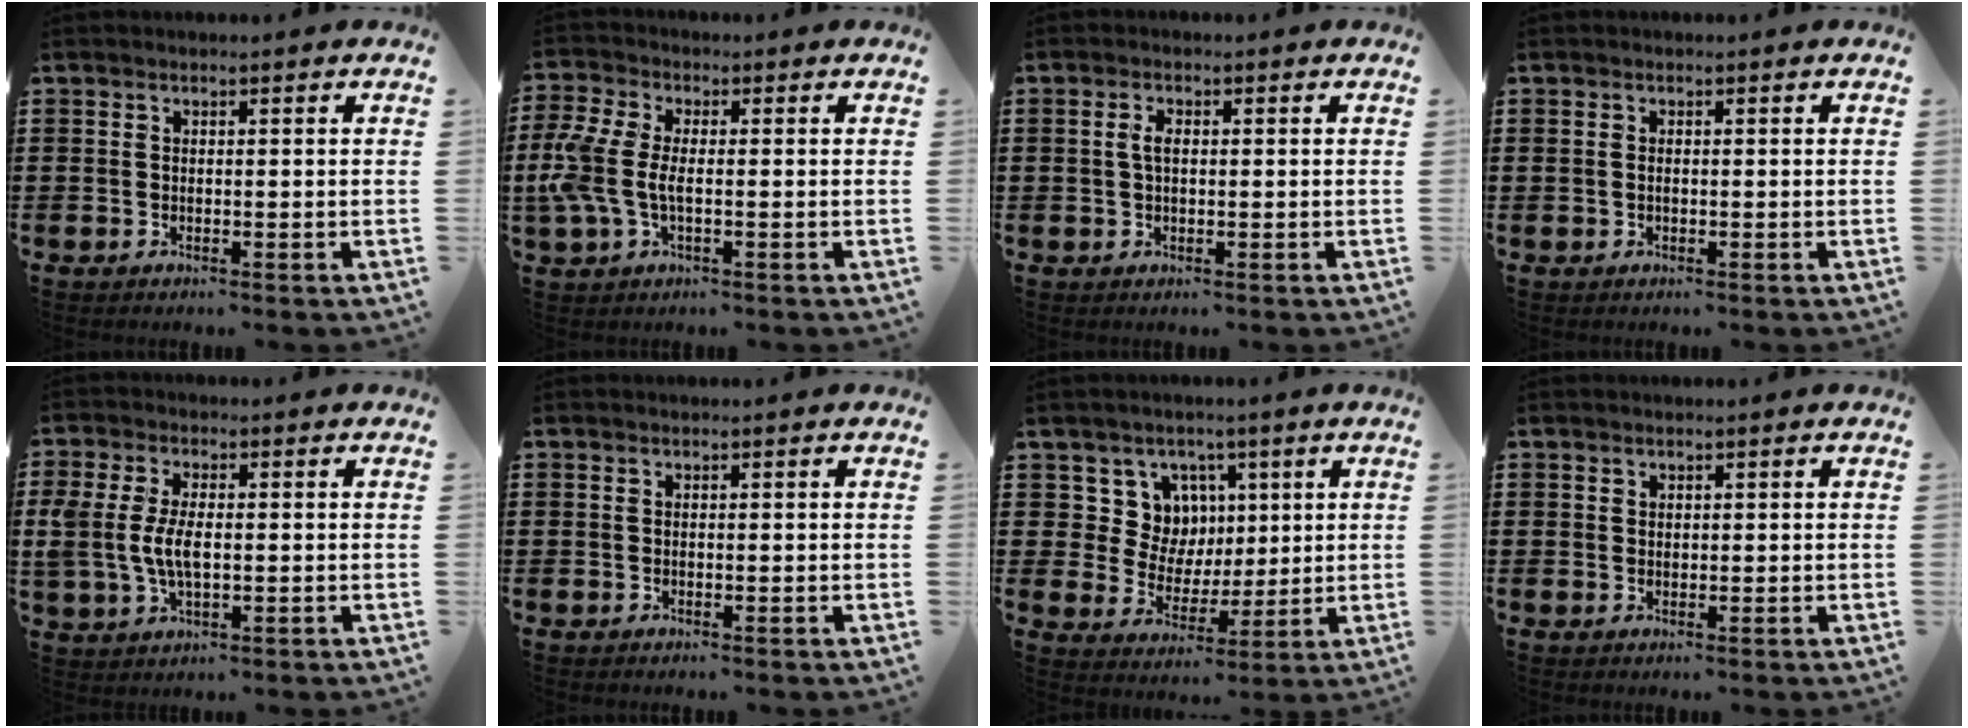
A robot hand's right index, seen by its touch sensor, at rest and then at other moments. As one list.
[{"total": 6.4, "force": [-1.0, 3.1, 5.4], "torque": [-0.146, -0.008, -0.029]}, {"total": 2.2, "force": [0.2, 1.0, 1.9], "torque": [-0.040, 0.005, 0.002]}, {"total": 0.6, "force": [0.0, 0.3, 0.5], "torque": [-0.011, 0.001, -0.001]}, {"total": 6.0, "force": [0.0, 3.1, 5.1], "torque": [-0.126, -0.001, -0.008]}, {"total": 0.0}, {"total": 8.1, "force": [2.7, 7.4, 1.8], "torque": [-0.060, -0.003, 0.053]}, {"total": 0.7, "force": [0.5, 0.5, 0.1], "torque": [-0.004, 0.001, 0.011]}]